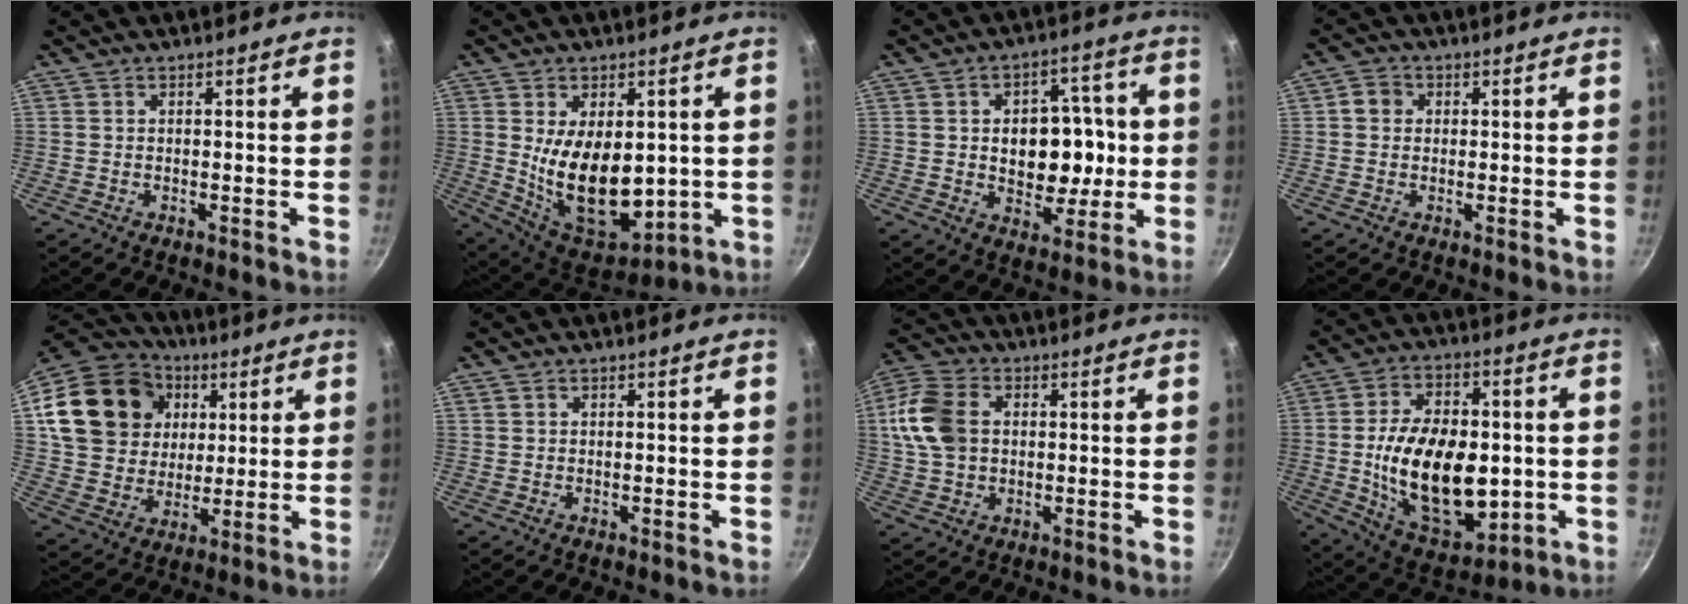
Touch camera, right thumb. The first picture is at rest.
{"total": 16.9, "force": [0.3, 10.2, 13.5], "torque": [-0.190, -0.036, 0.035]}
{"total": 13.2, "force": [0.1, 9.3, 9.4], "torque": [-0.079, 0.009, 0.005]}
{"total": 2.9, "force": [0.4, 2.6, 1.1], "torque": [-0.005, 0.004, -0.001]}
{"total": 22.1, "force": [6.3, 18.2, 10.8], "torque": [-0.193, 0.016, 0.116]}
{"total": 0.6, "force": [0.4, 0.5, 0.1], "torque": [0.001, 0.001, 0.004]}
{"total": 11.8, "force": [1.7, 8.5, 8.0], "torque": [-0.152, 0.011, 0.023]}
{"total": 23.0, "force": [-1.7, 14.1, 18.0], "torque": [-0.271, 0.001, -0.012]}